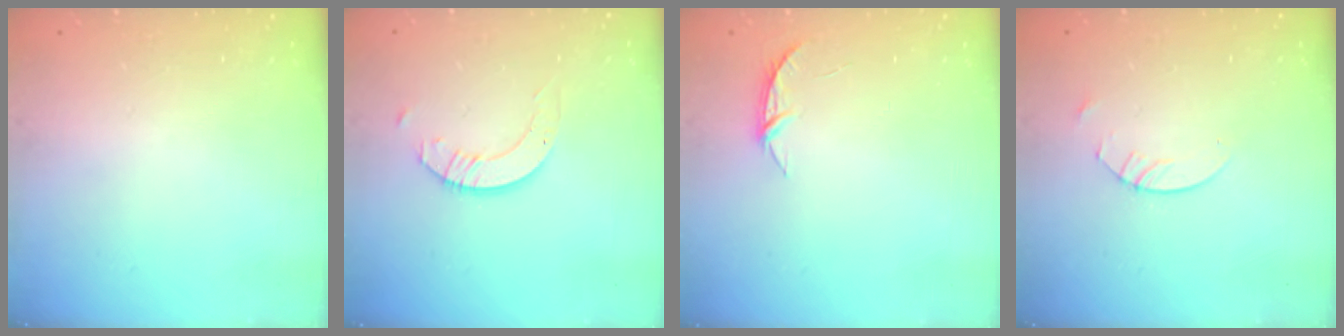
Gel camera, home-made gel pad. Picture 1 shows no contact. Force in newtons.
{"total": 3.5, "press": 3.5, "slide": 0.1}
{"total": 4.2, "press": 4.2, "slide": 0.5}
{"total": 2.4, "press": 2.4, "slide": 0.1}